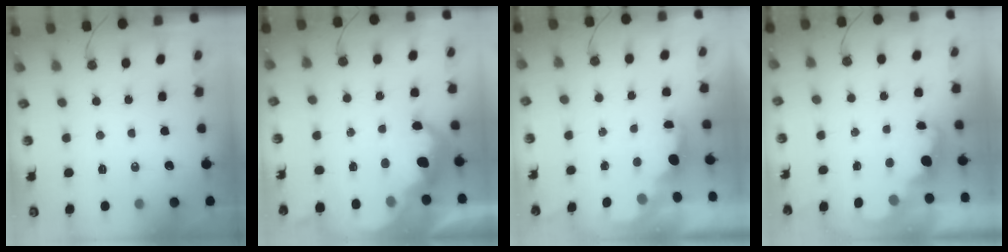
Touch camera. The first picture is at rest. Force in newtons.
{"total": 11.3, "press": 11.2, "slide": 1.0}
{"total": 1.7, "press": 1.6, "slide": 0.6}
{"total": 2.3, "press": 2.2, "slide": 0.5}